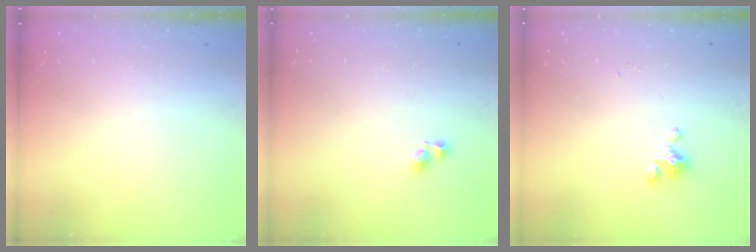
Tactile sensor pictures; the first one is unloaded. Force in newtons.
{"total": 4.5, "press": 4.5, "slide": 0.4}
{"total": 2.3, "press": 2.2, "slide": 0.4}